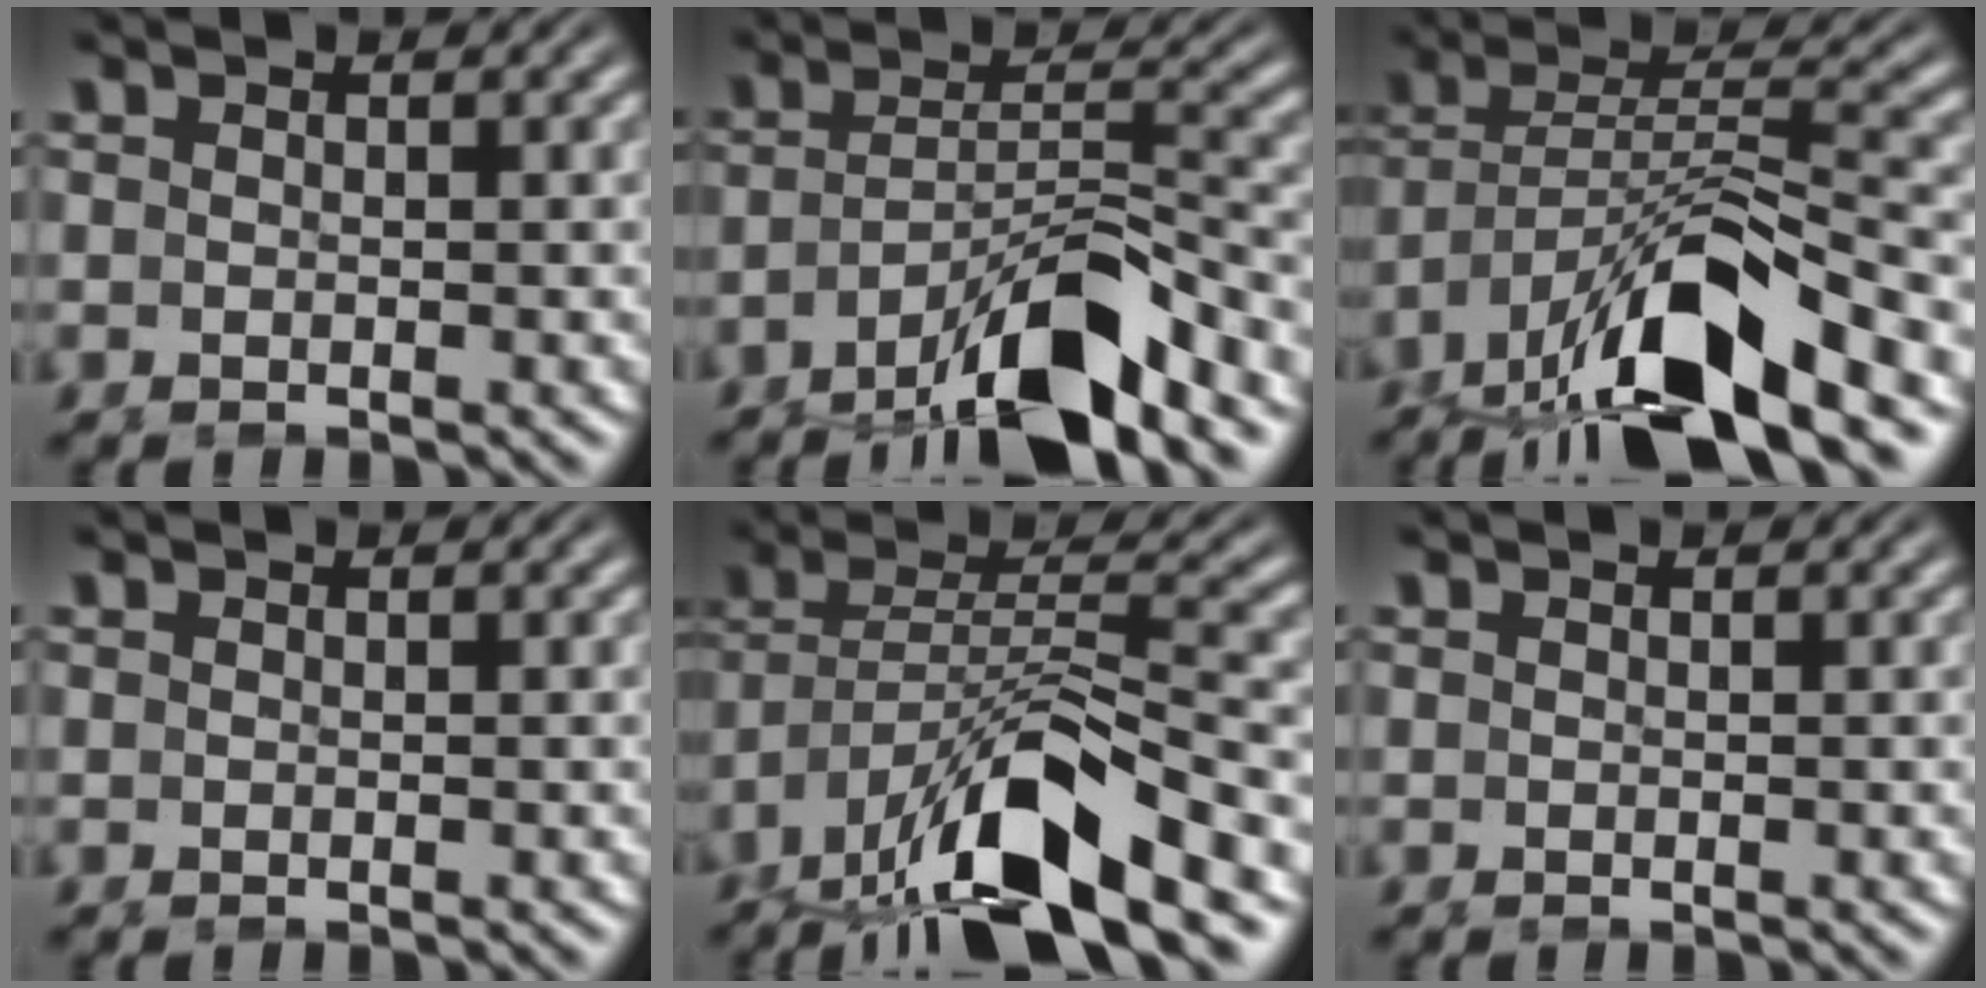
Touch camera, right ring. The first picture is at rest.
{"total": 7.1, "force": [-3.6, 3.1, 5.3], "torque": [-0.089, -0.030, -0.049]}
{"total": 8.0, "force": [-3.8, 3.4, 6.1], "torque": [-0.111, -0.027, -0.043]}
{"total": 0.0}
{"total": 7.3, "force": [-3.7, 2.8, 5.6], "torque": [-0.104, -0.025, -0.043]}
{"total": 0.0}